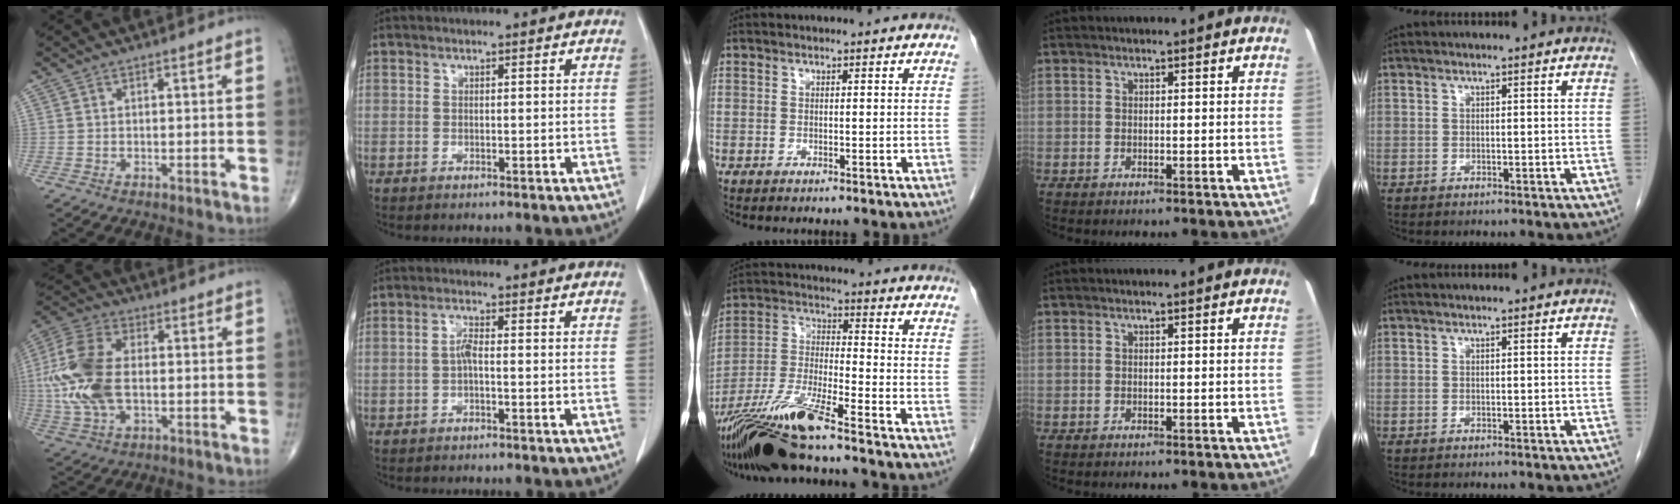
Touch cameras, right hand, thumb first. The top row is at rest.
{"thumb": {"total": 15.6, "force": [-0.5, 8.8, 12.8], "torque": [-0.296, 0.009, -0.011]}, "index": {"total": 1.9, "force": [-0.3, 0.3, 1.9], "torque": [-0.038, 0.003, -0.007]}, "middle": {"total": 12.8, "force": [-9.9, 0.3, 8.2], "torque": [-0.168, -0.022, -0.183]}}